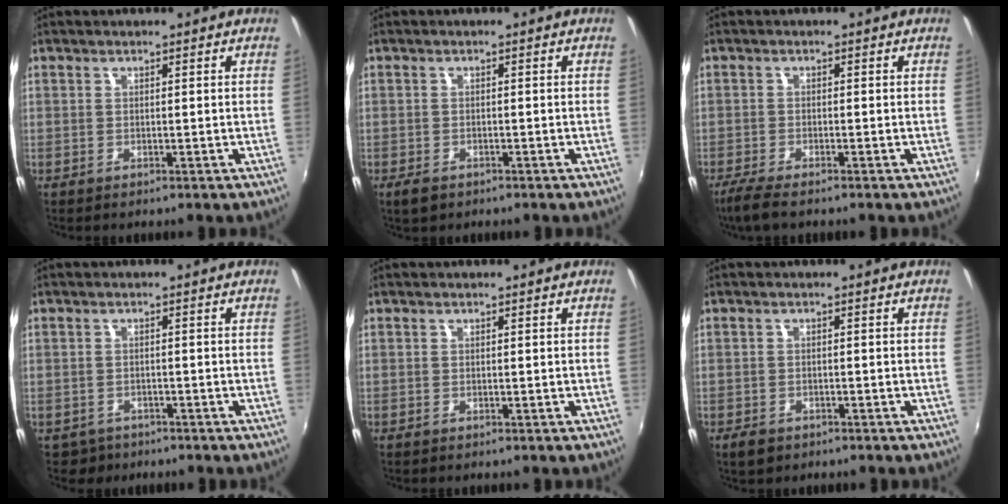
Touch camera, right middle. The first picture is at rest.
{"total": 2.7, "force": [-1.8, 1.5, 1.4], "torque": [-0.032, -0.007, -0.031]}
{"total": 4.6, "force": [-3.7, 0.7, 2.7], "torque": [-0.073, -0.018, -0.071]}
{"total": 3.1, "force": [-2.0, 2.4, 0.3], "torque": [-0.016, -0.003, -0.030]}
{"total": 0.0}
{"total": 2.8, "force": [-1.9, 1.7, 1.2], "torque": [-0.031, -0.005, -0.032]}